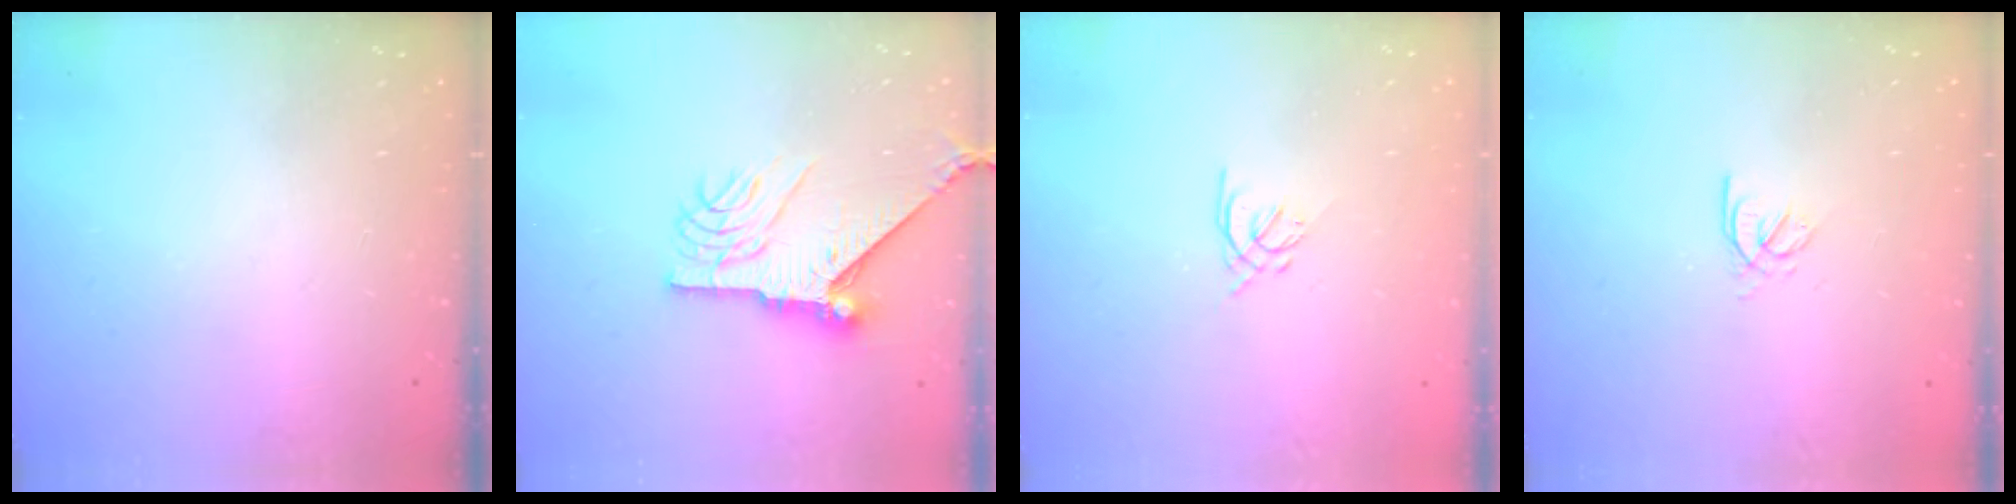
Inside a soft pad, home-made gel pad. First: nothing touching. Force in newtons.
{"total": 13.4, "press": 13.4, "slide": 1.2}
{"total": 1.3, "press": 1.1, "slide": 0.6}
{"total": 2.2, "press": 2.2, "slide": 0.4}